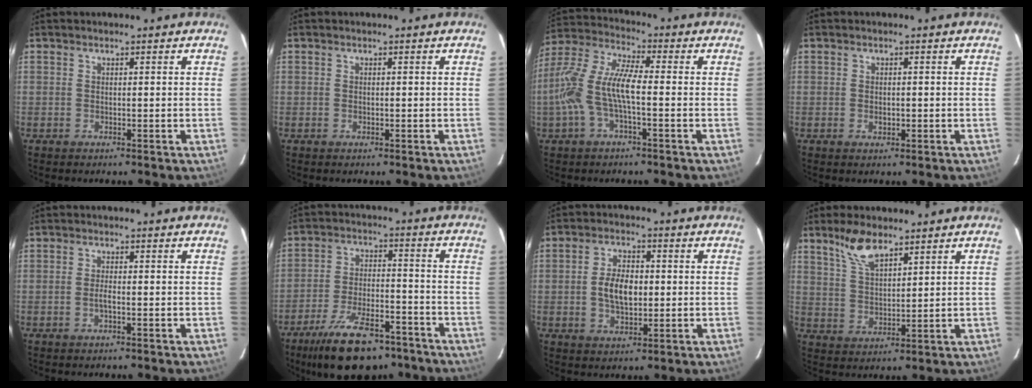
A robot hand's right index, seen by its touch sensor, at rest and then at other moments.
{"total": 0.0}
{"total": 11.9, "force": [-2.4, 3.3, 11.2], "torque": [-0.240, 0.008, -0.049]}
{"total": 1.4, "force": [-0.2, 1.1, 0.8], "torque": [-0.012, 0.001, -0.003]}
{"total": 1.3, "force": [-0.5, 0.2, 1.2], "torque": [-0.025, 0.001, -0.010]}
{"total": 17.6, "force": [-12.8, 7.2, 9.6], "torque": [-0.188, -0.012, -0.197]}
{"total": 7.1, "force": [-0.2, 4.0, 5.8], "torque": [-0.113, 0.006, -0.002]}
{"total": 7.1, "force": [5.2, 2.5, 4.2], "torque": [-0.079, 0.005, 0.105]}